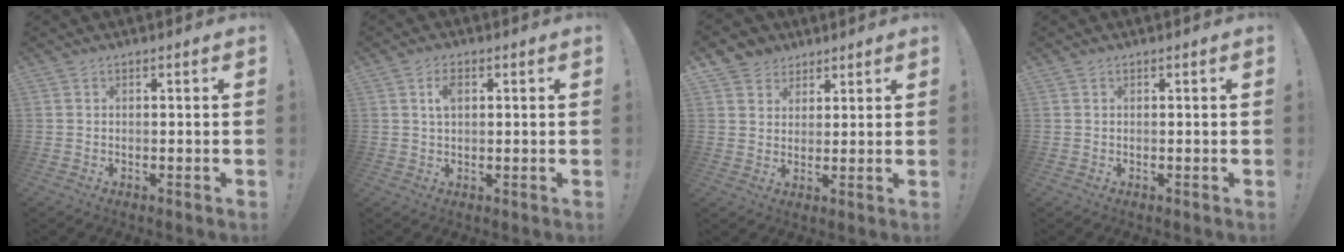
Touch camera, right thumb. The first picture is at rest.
{"total": 4.0, "force": [1.2, 2.4, 3.0], "torque": [-0.050, 0.002, 0.018]}
{"total": 5.6, "force": [3.4, 4.4, 0.2], "torque": [-0.001, -0.025, 0.068]}
{"total": 0.0}